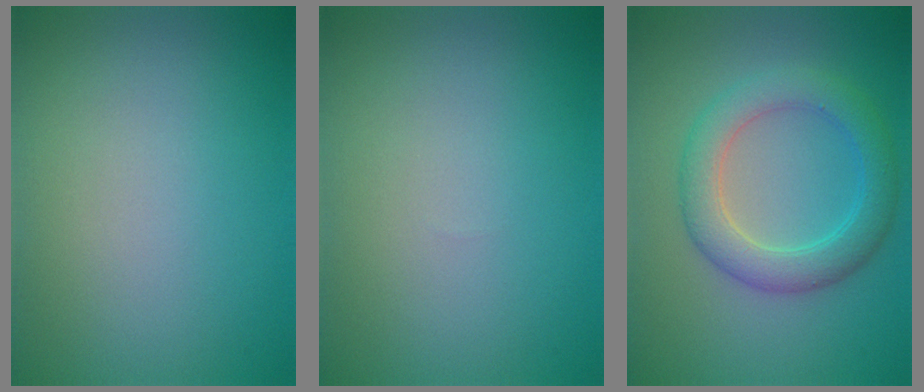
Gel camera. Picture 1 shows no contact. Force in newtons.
{"total": 0.0}
{"total": 4.6, "press": 4.6, "slide": 0.2}